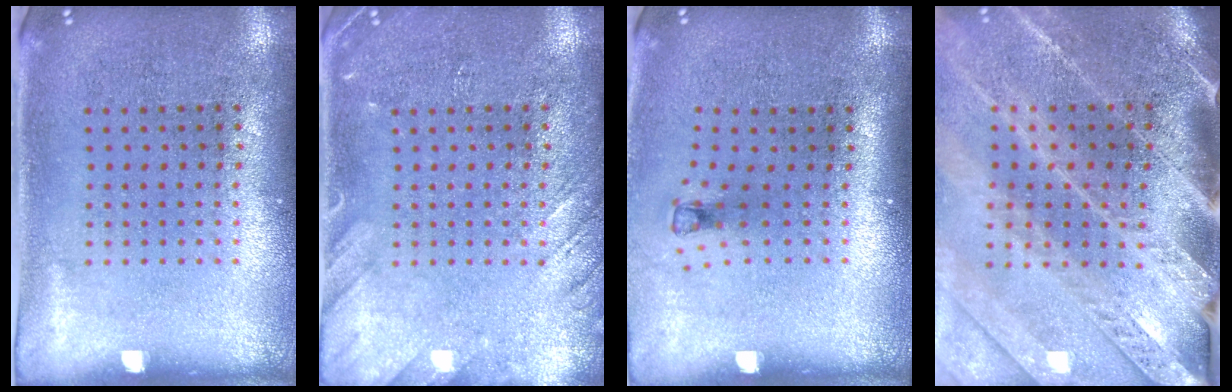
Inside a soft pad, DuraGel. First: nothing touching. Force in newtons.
{"total": 2.1, "press": 2.1, "slide": 0.2}
{"total": 0.7, "press": 0.4, "slide": 0.6}
{"total": 3.8, "press": 3.2, "slide": 2.1}